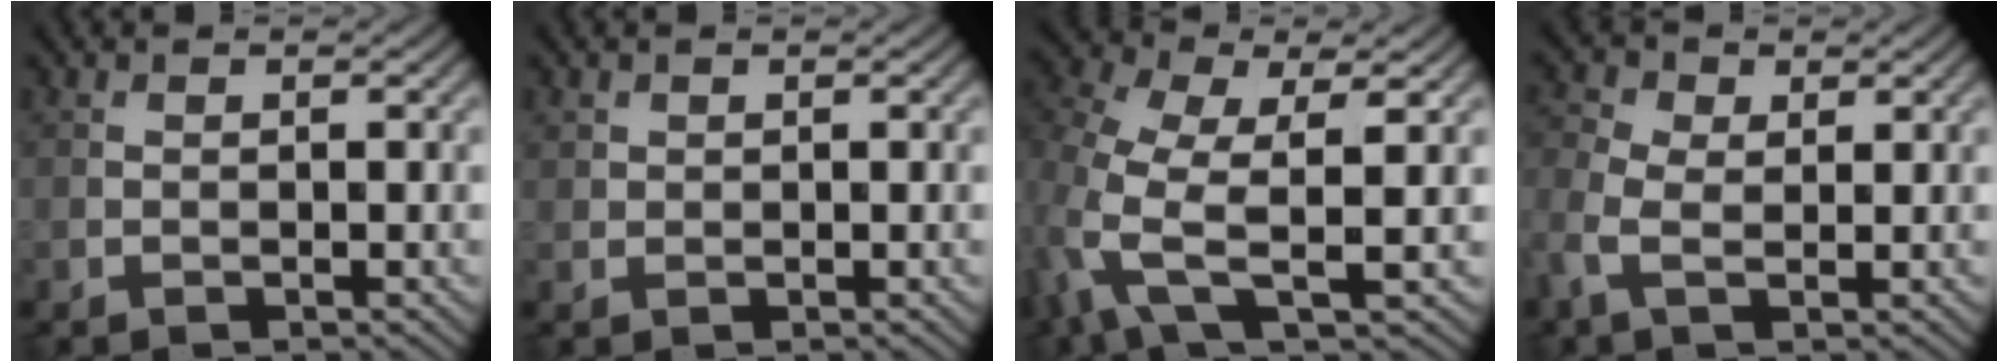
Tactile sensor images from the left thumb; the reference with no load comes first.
{"total": 1.0, "force": [0.6, 0.8, 0.2], "torque": [-0.006, -0.002, 0.015]}
{"total": 8.0, "force": [0.1, 3.5, 7.3], "torque": [-0.176, -0.001, -0.008]}
{"total": 4.6, "force": [-0.4, 2.9, 3.6], "torque": [-0.102, 0.007, -0.017]}